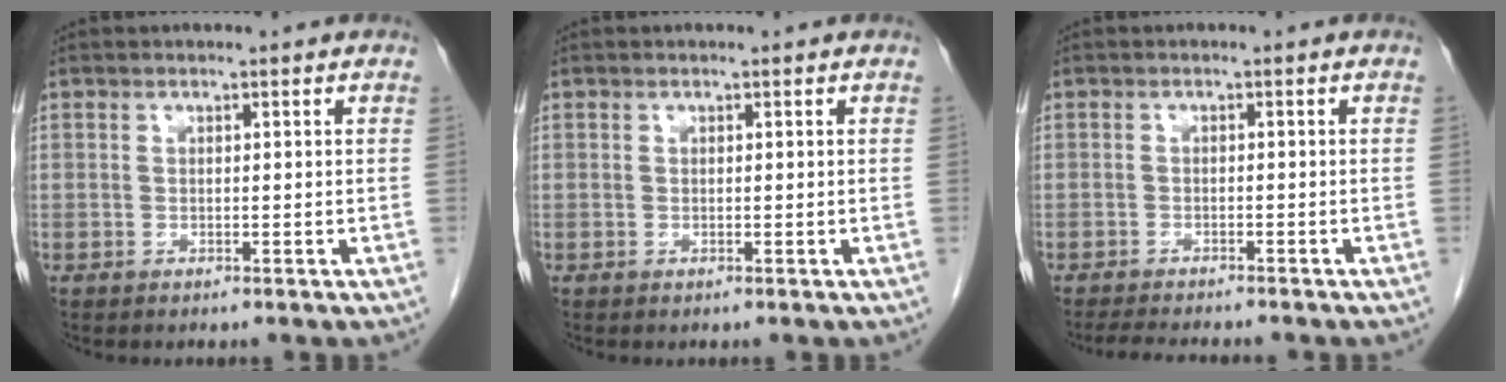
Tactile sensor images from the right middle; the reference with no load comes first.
{"total": 0.0}
{"total": 6.2, "force": [-5.6, 0.7, 2.5], "torque": [-0.037, -0.013, -0.084]}